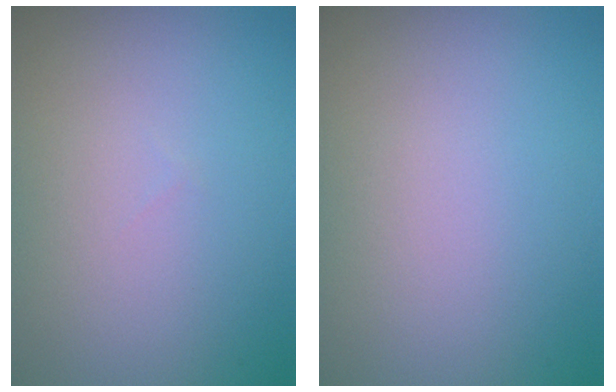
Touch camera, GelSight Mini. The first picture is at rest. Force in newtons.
{"total": 0.0}